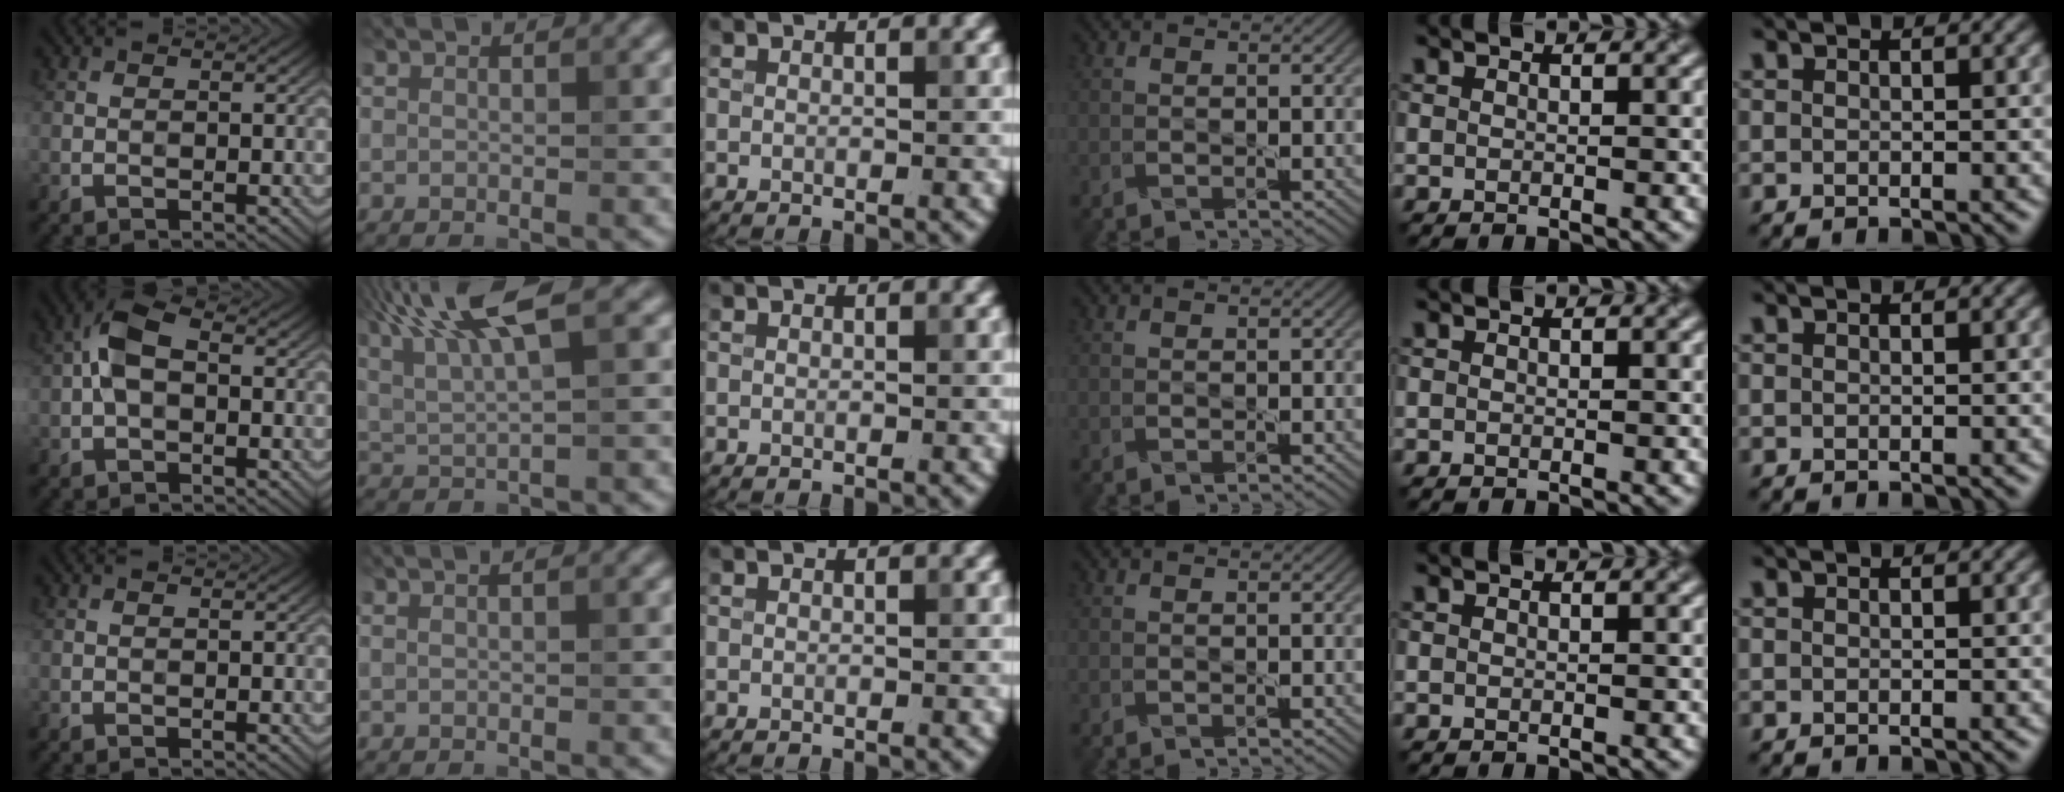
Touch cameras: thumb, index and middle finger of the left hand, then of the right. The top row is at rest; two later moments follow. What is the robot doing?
{"motion": "squeeze", "object": "tweezer"}